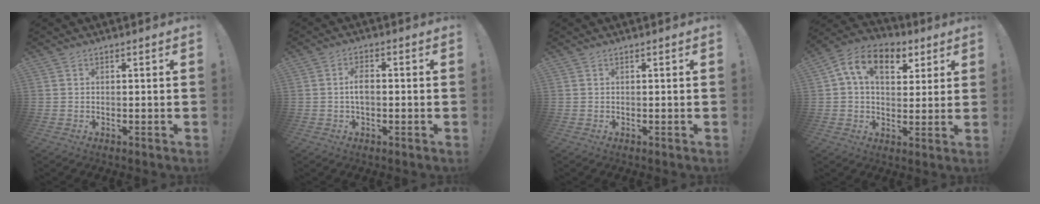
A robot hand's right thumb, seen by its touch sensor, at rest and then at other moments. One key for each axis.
{"total": 4.3, "fx": -0.4, "fy": 2.1, "fz": 3.7, "tx": -0.066, "ty": 0.004, "tz": -0.011}
{"total": 0.0}
{"total": 13.5, "fx": 5.2, "fy": 8.6, "fz": 9.1, "tx": -0.137, "ty": -0.013, "tz": 0.095}